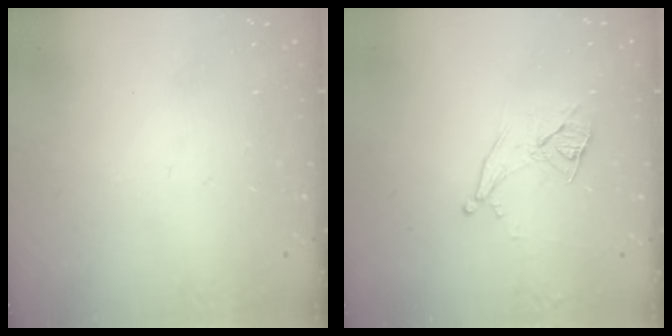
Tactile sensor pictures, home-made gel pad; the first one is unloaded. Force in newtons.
{"total": 9.7, "press": 9.2, "slide": 3.0}